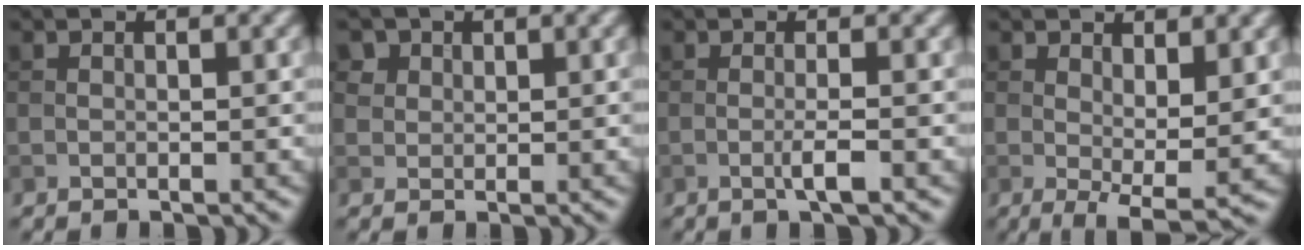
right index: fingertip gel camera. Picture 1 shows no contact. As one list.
[{"total": 3.6, "force": [2.1, 2.6, 1.3], "torque": [-0.045, 0.003, 0.045]}, {"total": 1.8, "force": [-0.5, 0.2, 1.7], "torque": [-0.030, 0.000, -0.014]}, {"total": 4.5, "force": [0.5, 1.6, 4.1], "torque": [-0.066, -0.013, 0.013]}]